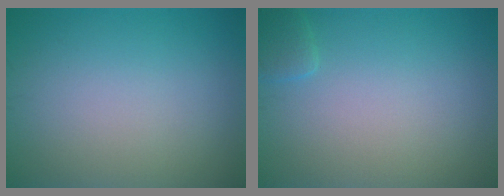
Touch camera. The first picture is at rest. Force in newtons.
{"total": 1.3, "press": 1.3, "slide": 0.1}